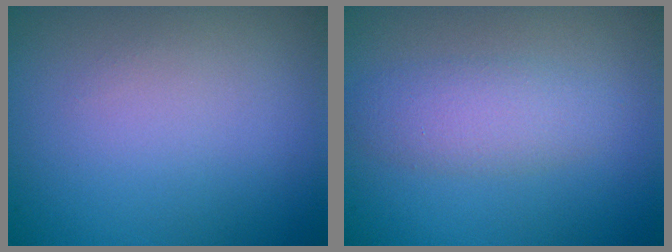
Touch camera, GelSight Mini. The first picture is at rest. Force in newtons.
{"total": 2.7, "press": 2.7, "slide": 0.1}